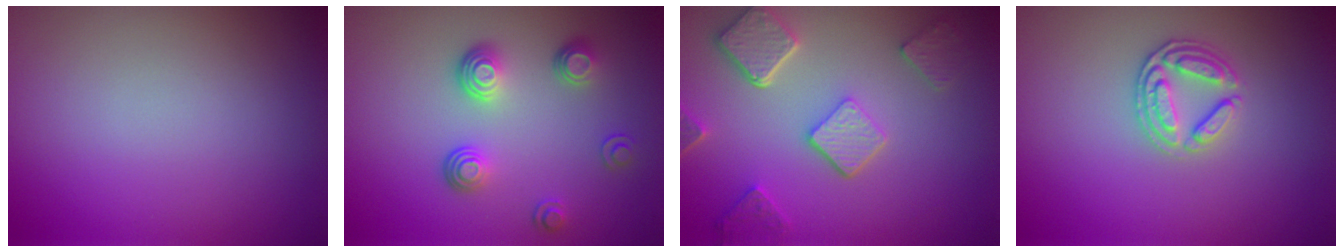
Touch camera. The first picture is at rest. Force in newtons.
{"total": 3.5, "press": 2.6, "slide": 2.4}
{"total": 5.1, "press": 3.9, "slide": 3.3}
{"total": 2.6, "press": 2.5, "slide": 0.8}